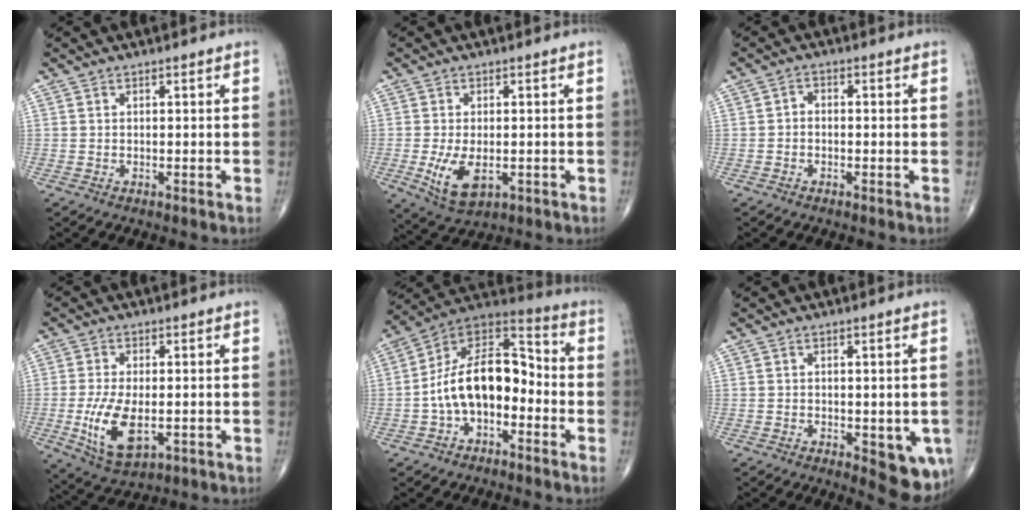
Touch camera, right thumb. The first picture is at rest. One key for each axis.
{"total": 7.5, "fx": -1.6, "fy": 4.0, "fz": 6.1, "tx": -0.114, "ty": -0.013, "tz": -0.018}
{"total": 1.6, "fx": -0.5, "fy": 1.2, "fz": 1.0, "tx": -0.009, "ty": 0.008, "tz": -0.015}
{"total": 10.3, "fx": -2.1, "fy": 5.1, "fz": 8.8, "tx": -0.170, "ty": -0.014, "tz": -0.028}
{"total": 15.8, "fx": -3.2, "fy": 9.2, "fz": 12.4, "tx": -0.190, "ty": 0.060, "tz": -0.065}
{"total": 8.3, "fx": -2.2, "fy": 3.5, "fz": 7.2, "tx": -0.062, "ty": -0.013, "tz": -0.021}